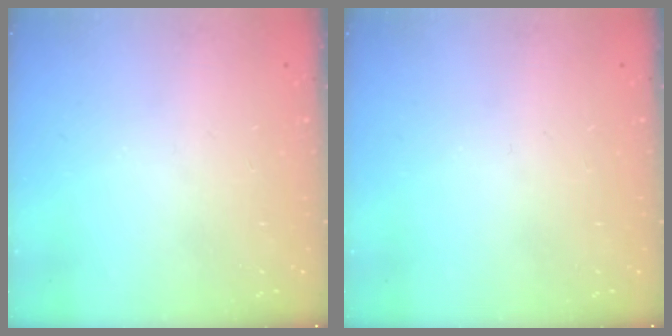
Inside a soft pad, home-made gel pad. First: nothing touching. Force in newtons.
{"total": 0.0}